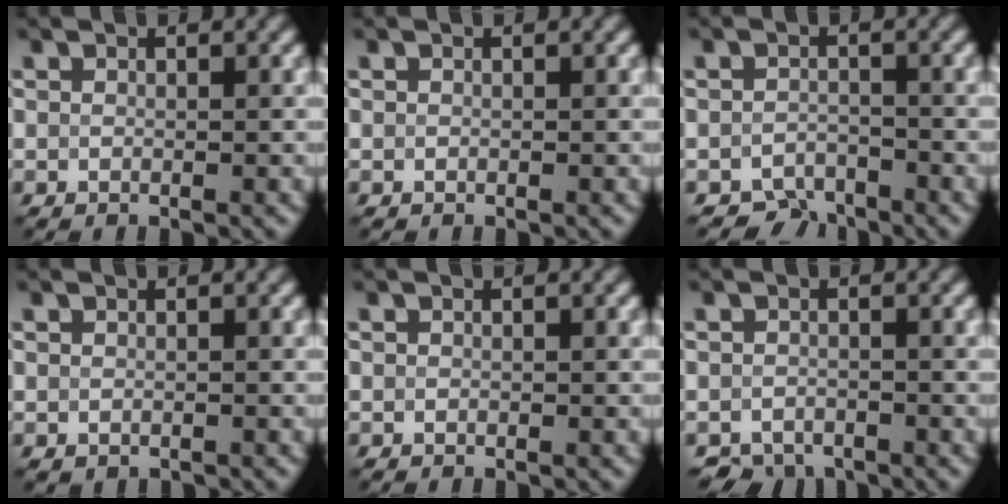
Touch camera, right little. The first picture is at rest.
{"total": 0.0}
{"total": 3.5, "force": [-3.5, 0.5, 0.0], "torque": [0.015, 0.003, -0.062]}
{"total": 0.0}
{"total": 0.0}
{"total": 3.0, "force": [-2.7, 1.3, -0.1], "torque": [0.010, -0.005, -0.056]}